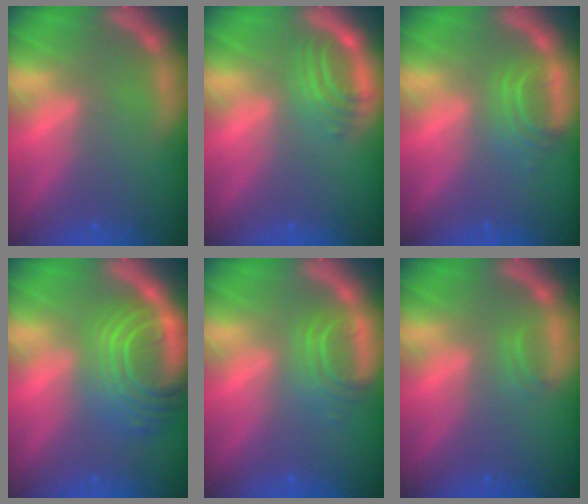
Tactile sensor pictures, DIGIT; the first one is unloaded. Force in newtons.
{"total": 3.4}
{"total": 2.9}
{"total": 10.0}
{"total": 3.5}
{"total": 0.9}